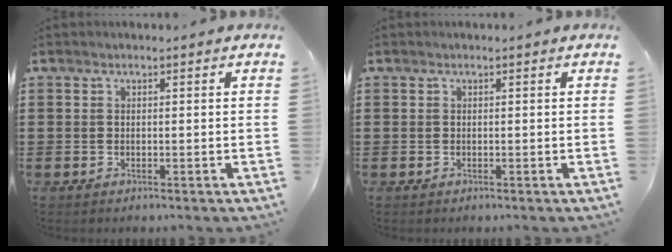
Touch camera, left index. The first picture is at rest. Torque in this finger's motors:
{"motor_torque": [0.00, 0.00, 0.00, 0.00]}